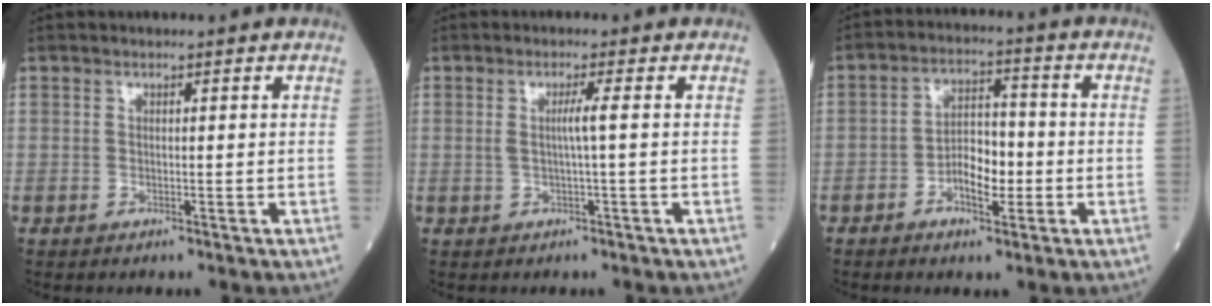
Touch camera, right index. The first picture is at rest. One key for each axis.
{"total": 2.3, "fx": 0.1, "fy": -0.6, "fz": 2.3, "tx": -0.043, "ty": -0.002, "tz": 0.001}
{"total": 6.4, "fx": -2.1, "fy": 2.9, "fz": 5.3, "tx": -0.095, "ty": 0.013, "tz": -0.036}